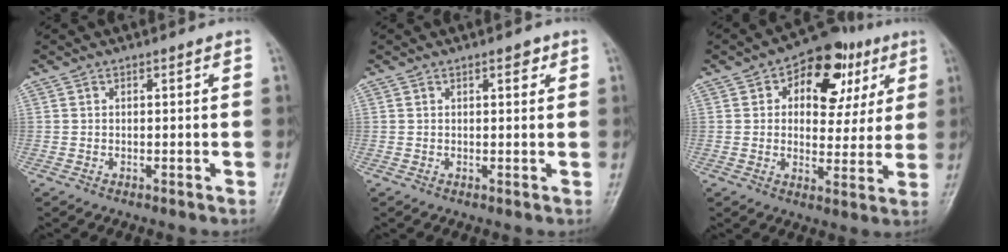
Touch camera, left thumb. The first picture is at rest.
{"total": 1.8, "force": [1.0, 0.8, 1.3], "torque": [-0.010, -0.002, 0.012]}
{"total": 15.5, "force": [6.1, 9.7, 10.4], "torque": [-0.084, 0.003, 0.085]}